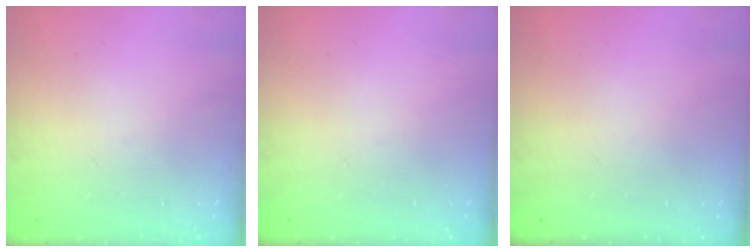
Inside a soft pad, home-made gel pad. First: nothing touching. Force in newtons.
{"total": 0.0}
{"total": 0.0}